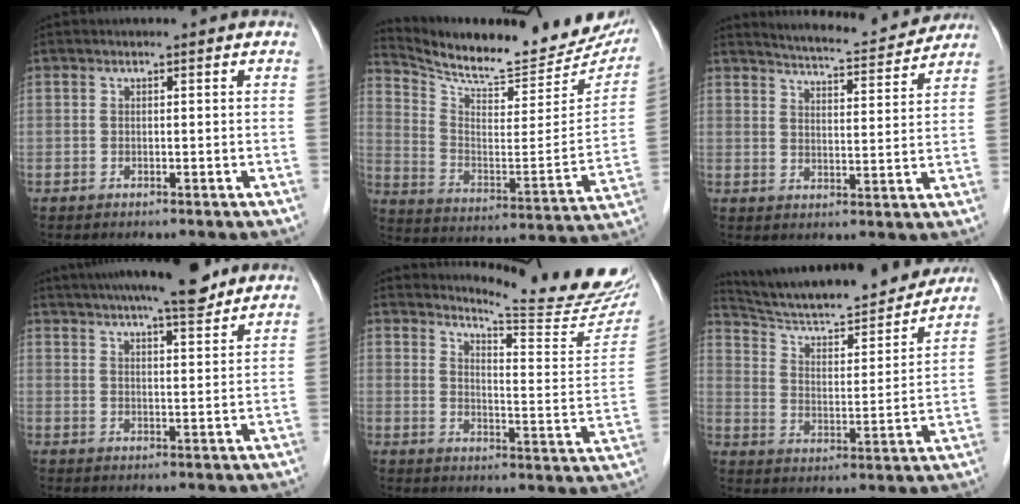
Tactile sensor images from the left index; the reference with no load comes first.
{"total": 21.8, "force": [19.8, 5.1, 7.8], "torque": [-0.124, -0.064, 0.273]}
{"total": 9.6, "force": [9.3, 0.3, 2.2], "torque": [-0.038, -0.005, 0.122]}
{"total": 12.9, "force": [10.8, 1.6, 6.8], "torque": [-0.108, 0.013, 0.152]}
{"total": 16.4, "force": [15.6, -0.5, 5.1], "torque": [-0.075, -0.115, 0.181]}
{"total": 21.6, "force": [19.7, 2.3, 8.5], "torque": [-0.138, -0.024, 0.284]}